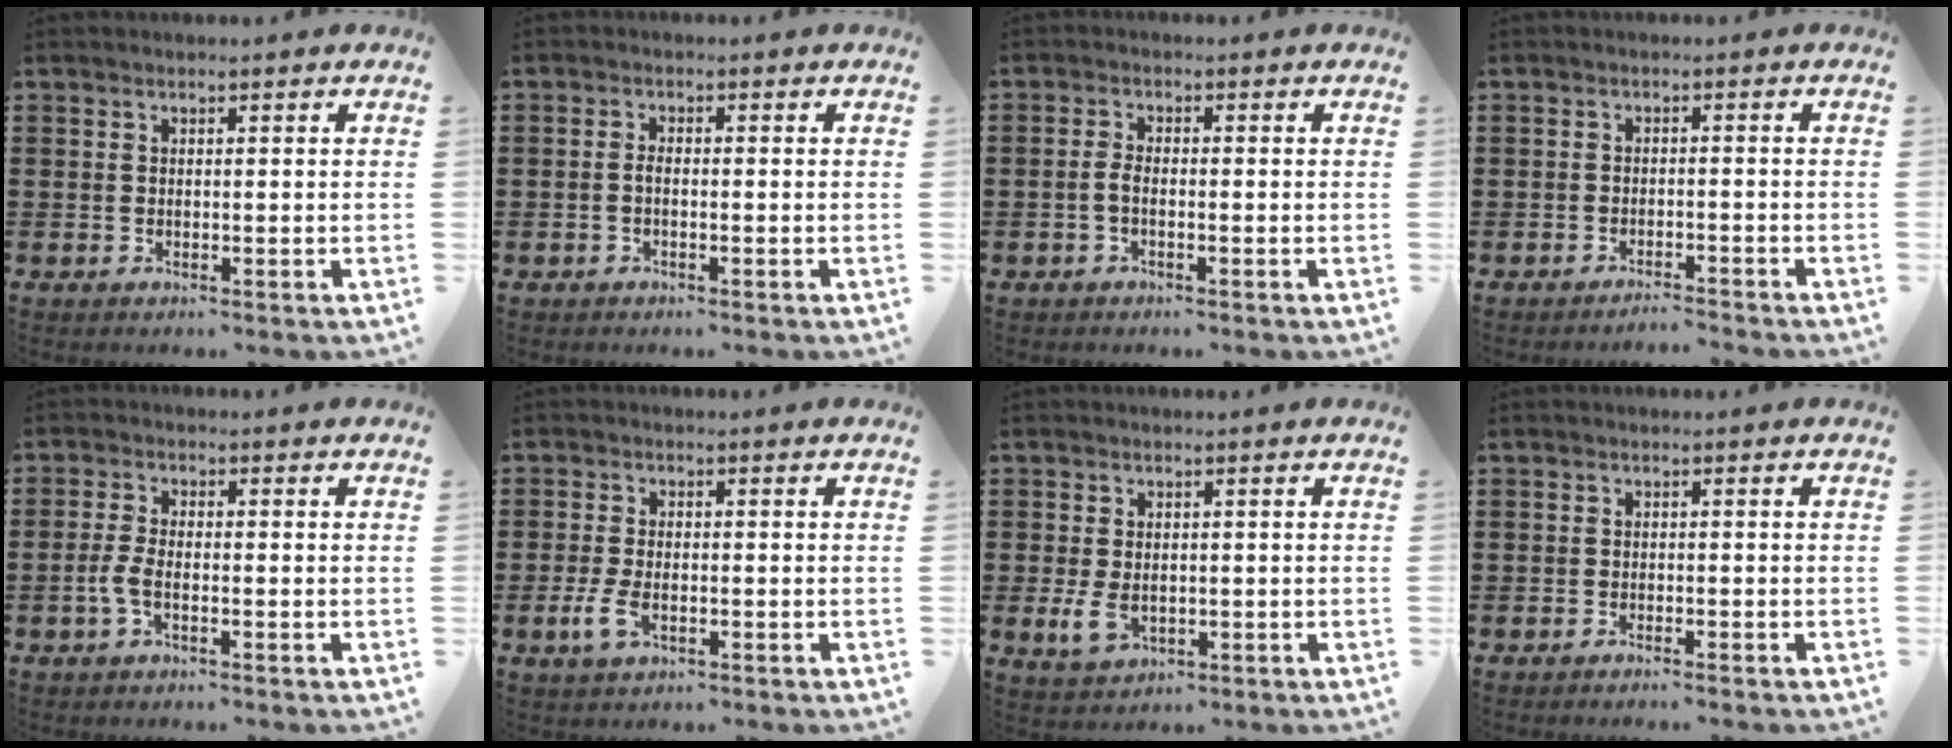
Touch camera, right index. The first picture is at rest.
{"total": 1.1, "force": [-0.6, 0.1, 1.0], "torque": [-0.028, -0.007, -0.012]}
{"total": 1.9, "force": [-0.8, 0.4, 1.7], "torque": [-0.046, -0.007, -0.018]}
{"total": 2.0, "force": [-2.0, -0.3, 0.2], "torque": [-0.008, -0.002, -0.041]}
{"total": 2.9, "force": [-1.2, 0.8, 2.6], "torque": [-0.067, -0.008, -0.027]}
{"total": 3.6, "force": [-1.3, 1.6, 3.0], "torque": [-0.081, -0.012, -0.030]}
{"total": 3.3, "force": [-0.6, 2.1, 2.6], "torque": [-0.064, -0.005, -0.012]}
{"total": 1.0, "force": [-1.0, -0.3, 0.2], "torque": [-0.007, -0.004, -0.018]}